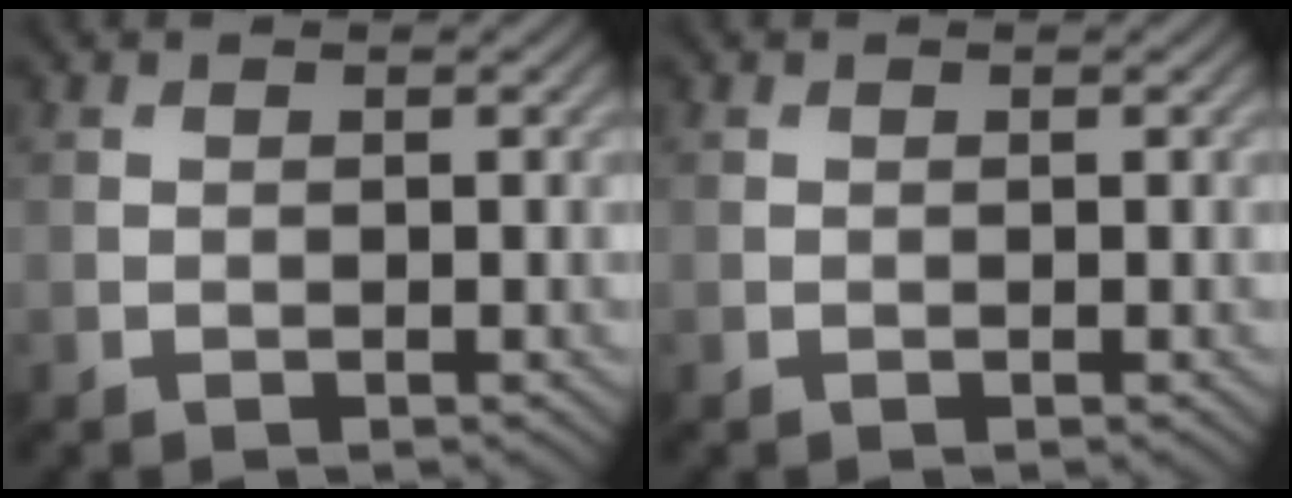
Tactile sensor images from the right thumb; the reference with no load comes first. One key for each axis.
{"total": 0.0}